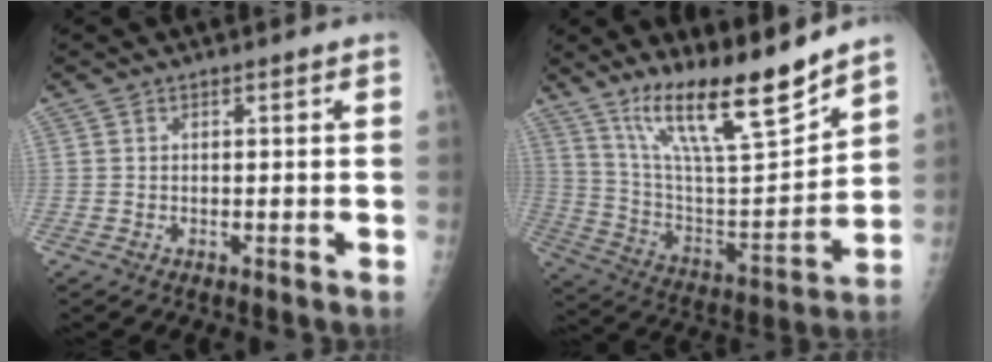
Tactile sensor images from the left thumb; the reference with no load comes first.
{"total": 19.4, "force": [14.5, 2.7, 12.7], "torque": [-0.187, -0.083, 0.262]}